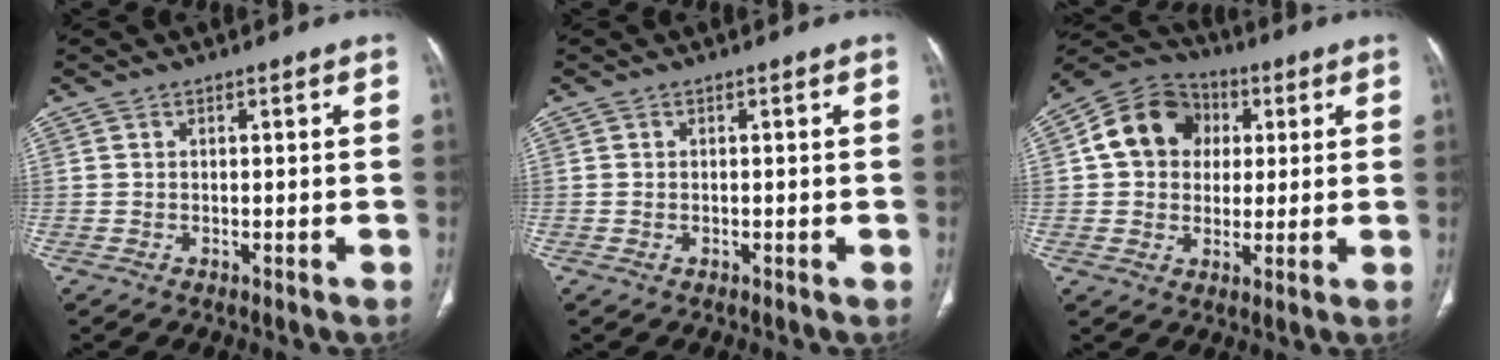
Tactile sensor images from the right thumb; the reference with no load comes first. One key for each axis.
{"total": 0.0}
{"total": 13.0, "fx": 2.6, "fy": 10.9, "fz": 6.7, "tx": -0.094, "ty": 0.013, "tz": 0.033}